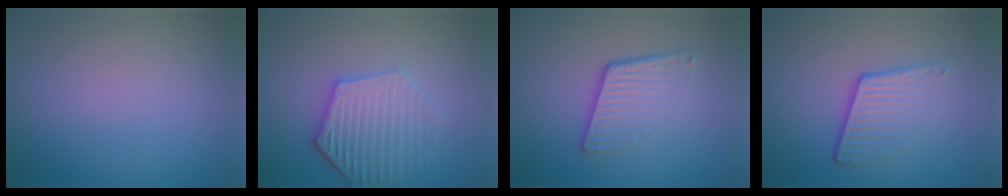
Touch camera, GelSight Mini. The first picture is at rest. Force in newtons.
{"total": 5.4, "press": 4.2, "slide": 3.4}
{"total": 4.5, "press": 2.8, "slide": 3.5}
{"total": 4.0, "press": 2.6, "slide": 3.0}